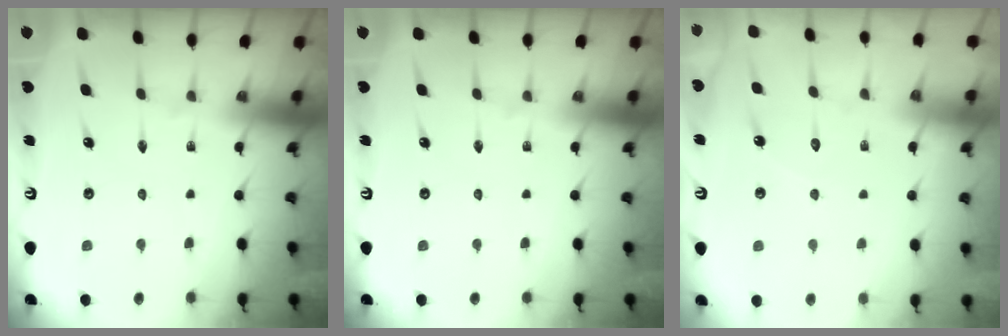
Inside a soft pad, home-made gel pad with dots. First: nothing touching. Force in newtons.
{"total": 0.0}
{"total": 5.2, "press": 5.1, "slide": 0.5}